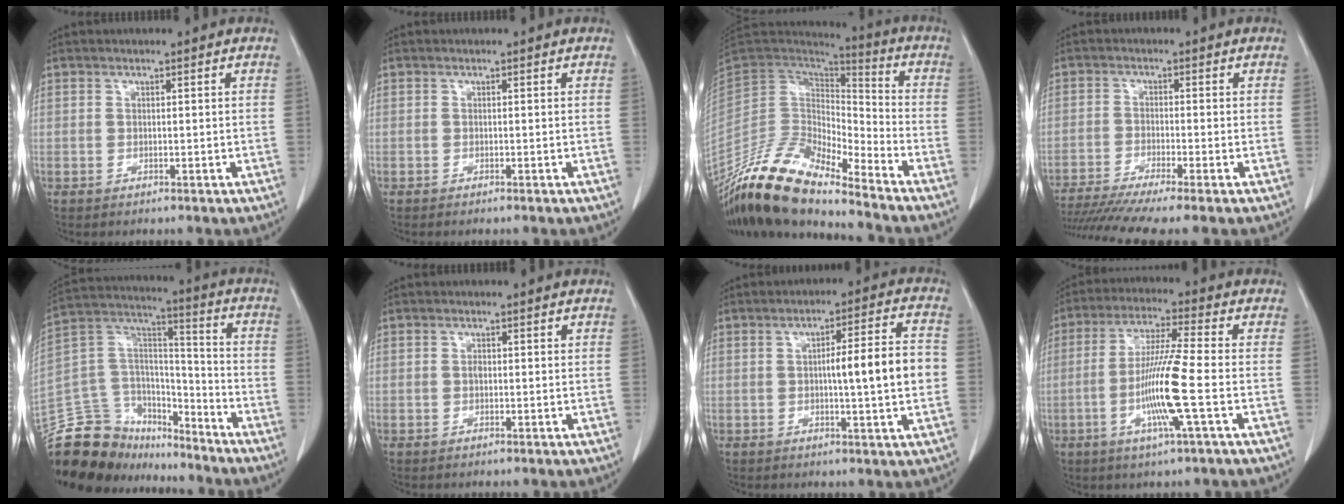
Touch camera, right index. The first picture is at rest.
{"total": 0.8, "force": [-0.7, -0.1, 0.4], "torque": [-0.005, 0.000, -0.009]}
{"total": 17.3, "force": [-14.9, 3.6, 8.1], "torque": [-0.144, 0.022, -0.280]}
{"total": 11.5, "force": [-9.5, -0.9, 6.4], "torque": [-0.095, -0.023, -0.151]}
{"total": 19.1, "force": [-16.8, 8.1, 3.8], "torque": [-0.082, 0.074, -0.282]}
{"total": 0.8, "force": [0.1, 0.5, 0.6], "torque": [-0.011, 0.001, 0.000]}
{"total": 9.6, "force": [-0.4, 0.5, 9.6], "torque": [-0.137, 0.015, -0.009]}
{"total": 11.2, "force": [-2.8, -0.8, 10.8], "torque": [-0.212, -0.011, -0.060]}